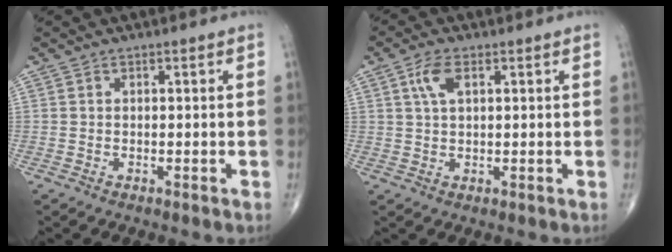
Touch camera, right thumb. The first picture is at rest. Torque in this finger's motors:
{"motor_torque": [-0.14, 0.15, 0.04, 0.00, 0.03]}